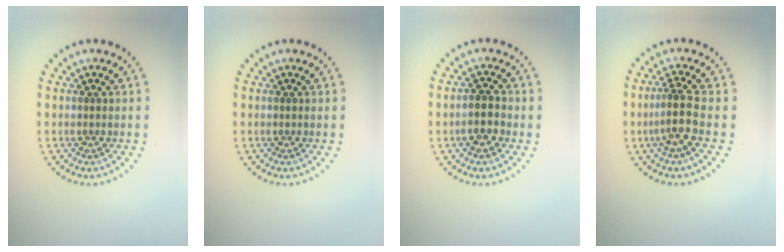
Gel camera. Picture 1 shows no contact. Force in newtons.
{"total": 0.0}
{"total": 2.3, "press": 2.1, "slide": 0.8}
{"total": 2.7, "press": 2.0, "slide": 1.8}